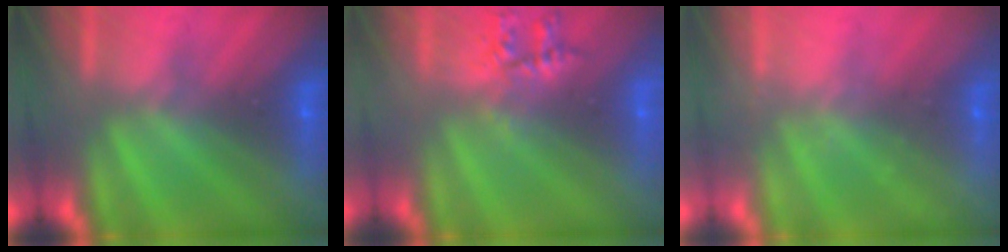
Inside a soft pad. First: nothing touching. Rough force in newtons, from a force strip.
{"total": 2.2}
{"total": 2.1}